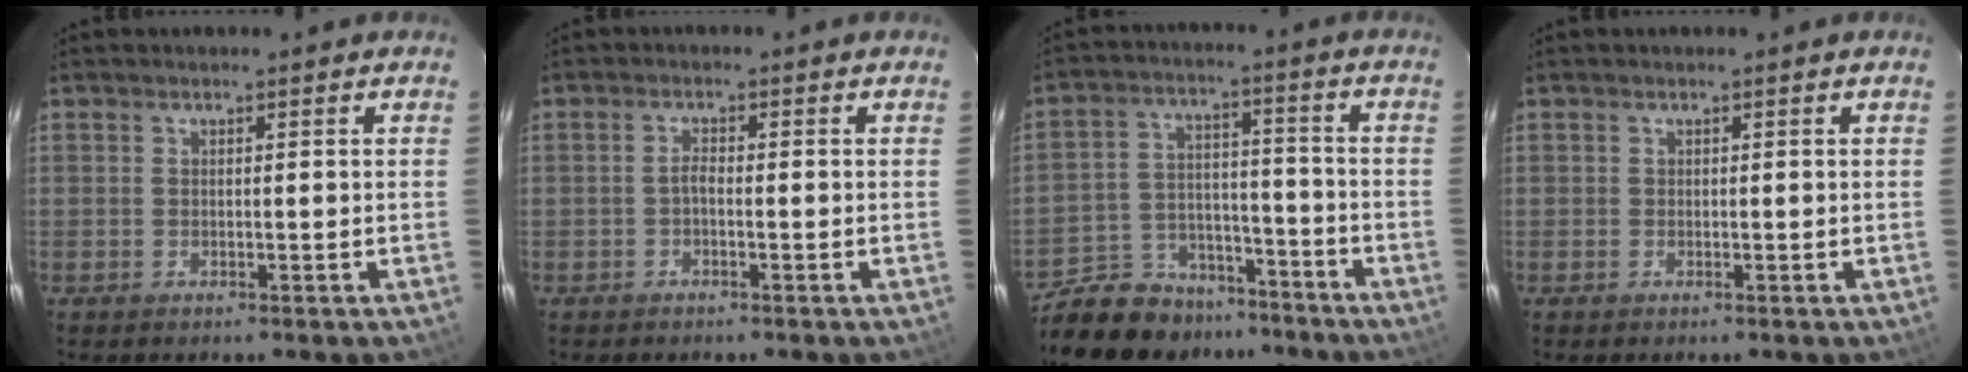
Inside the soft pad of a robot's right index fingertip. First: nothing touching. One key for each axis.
{"total": 1.3, "fx": -0.6, "fy": 0.4, "fz": 1.0, "tx": -0.019, "ty": 0.005, "tz": -0.014}
{"total": 16.0, "fx": -13.1, "fy": 8.0, "fz": 4.5, "tx": -0.120, "ty": 0.033, "tz": -0.188}
{"total": 0.0}